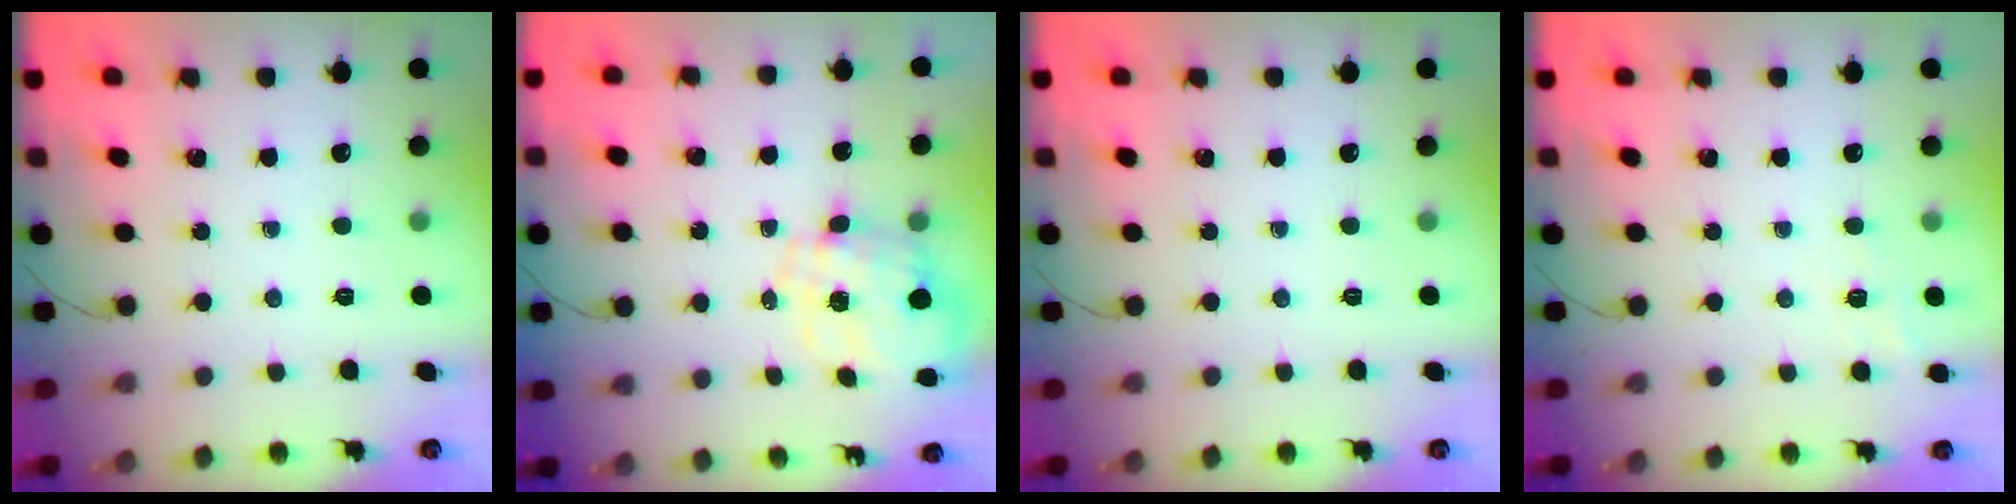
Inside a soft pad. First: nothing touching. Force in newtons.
{"total": 2.9, "press": 2.7, "slide": 1.1}
{"total": 0.0}
{"total": 6.1, "press": 5.9, "slide": 1.4}